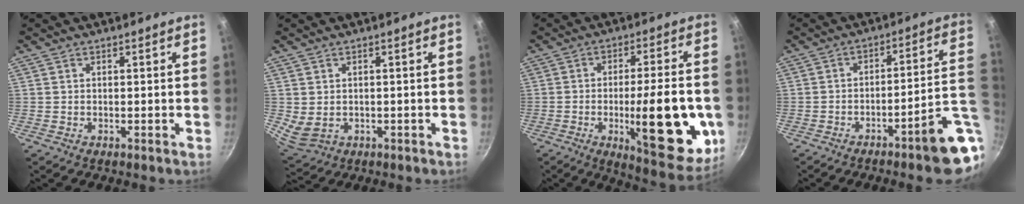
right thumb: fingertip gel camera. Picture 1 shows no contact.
{"total": 4.2, "force": [-0.2, 3.1, 2.8], "torque": [-0.053, -0.006, 0.015]}
{"total": 20.8, "force": [-4.7, 6.3, 19.3], "torque": [-0.236, 0.004, -0.062]}
{"total": 13.9, "force": [-4.9, 3.1, 12.7], "torque": [-0.138, 0.032, -0.064]}